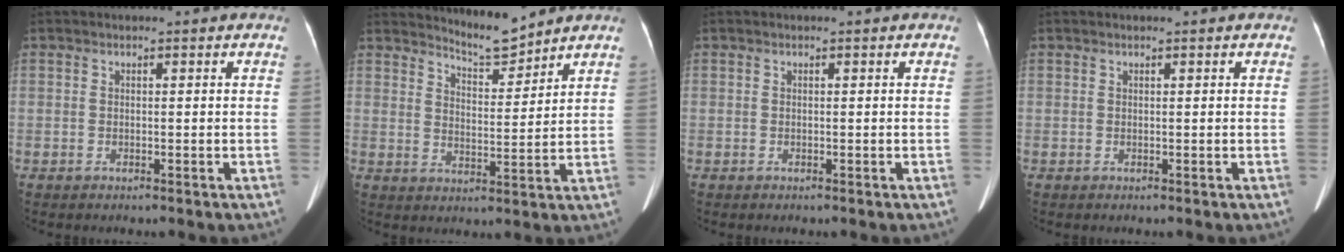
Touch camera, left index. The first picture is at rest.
{"total": 5.4, "force": [5.4, 0.0, 0.6], "torque": [-0.019, -0.013, 0.098]}
{"total": 0.0}
{"total": 0.0}